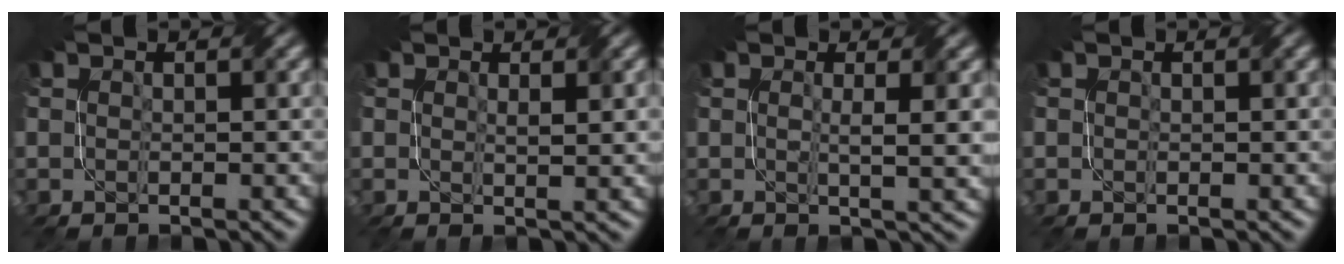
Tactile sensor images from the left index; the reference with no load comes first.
{"total": 1.7, "force": [0.6, 0.2, 1.5], "torque": [-0.020, 0.000, 0.008]}
{"total": 3.0, "force": [0.6, 0.5, 2.9], "torque": [-0.042, -0.003, 0.008]}
{"total": 0.0}